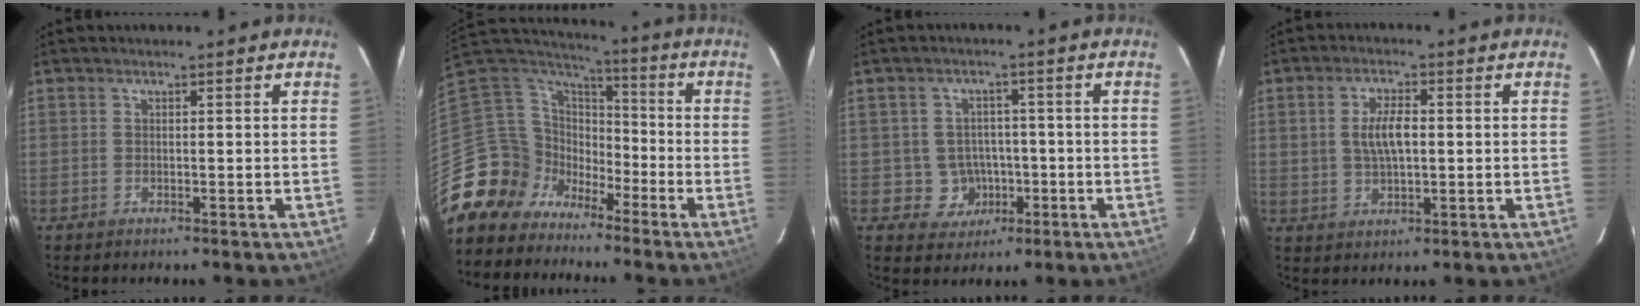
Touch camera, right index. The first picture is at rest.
{"total": 13.0, "force": [-8.5, 9.5, 2.5], "torque": [-0.082, 0.029, -0.168]}
{"total": 5.7, "force": [-1.5, 5.5, 0.6], "torque": [-0.028, 0.020, -0.006]}
{"total": 5.7, "force": [0.6, 2.7, 4.9], "torque": [-0.096, 0.006, 0.017]}